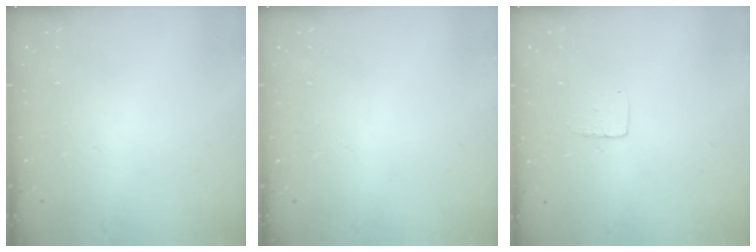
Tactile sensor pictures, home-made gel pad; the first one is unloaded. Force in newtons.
{"total": 0.0}
{"total": 3.6, "press": 3.6, "slide": 0.3}